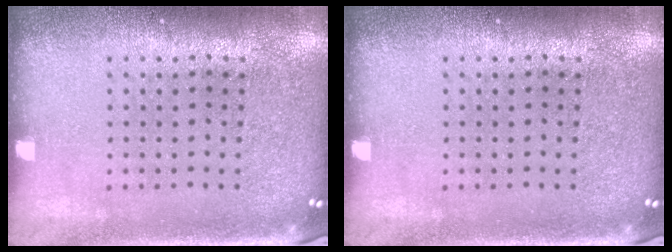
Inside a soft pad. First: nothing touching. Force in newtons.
{"total": 0.0}